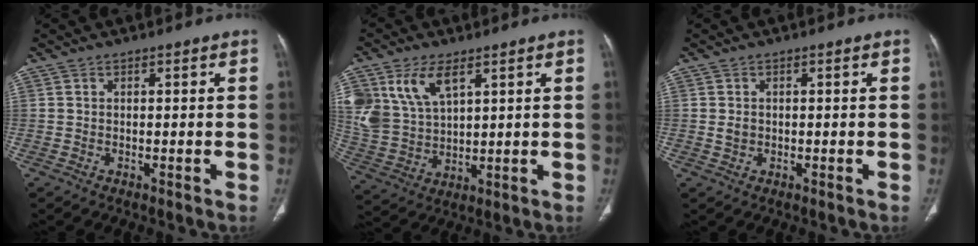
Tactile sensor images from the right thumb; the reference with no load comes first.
{"total": 12.4, "force": [6.0, 7.3, 8.0], "torque": [-0.162, -0.015, 0.132]}
{"total": 1.5, "force": [0.0, 1.2, 0.8], "torque": [-0.013, 0.003, 0.003]}